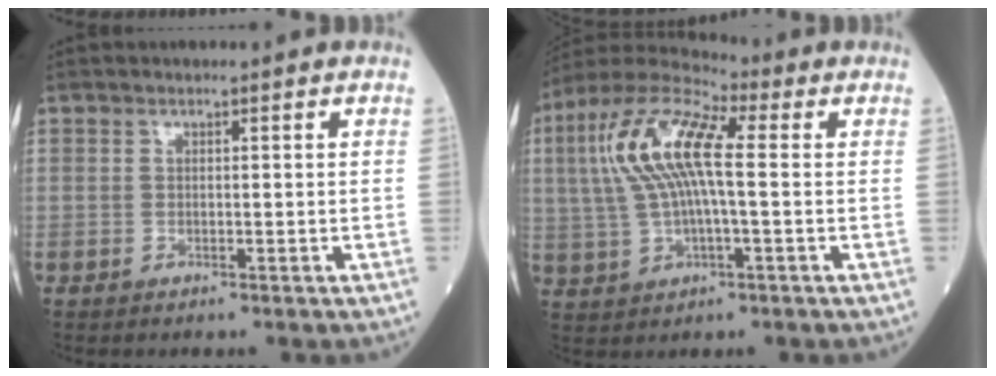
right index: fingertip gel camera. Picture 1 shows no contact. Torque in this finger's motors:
{"motor_torque": [1.16, -0.44, 0.93, 0.21]}